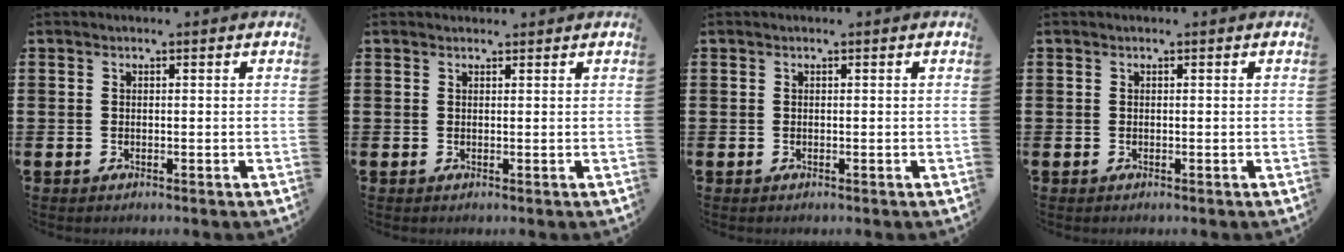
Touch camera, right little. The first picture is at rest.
{"total": 0.7, "force": [0.6, 0.2, 0.1], "torque": [0.006, -0.001, 0.010]}
{"total": 0.0}
{"total": 0.0}